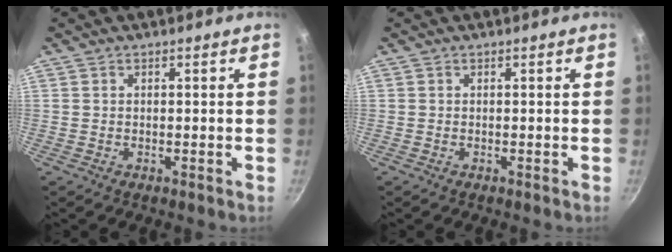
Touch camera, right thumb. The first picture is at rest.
{"total": 0.0}